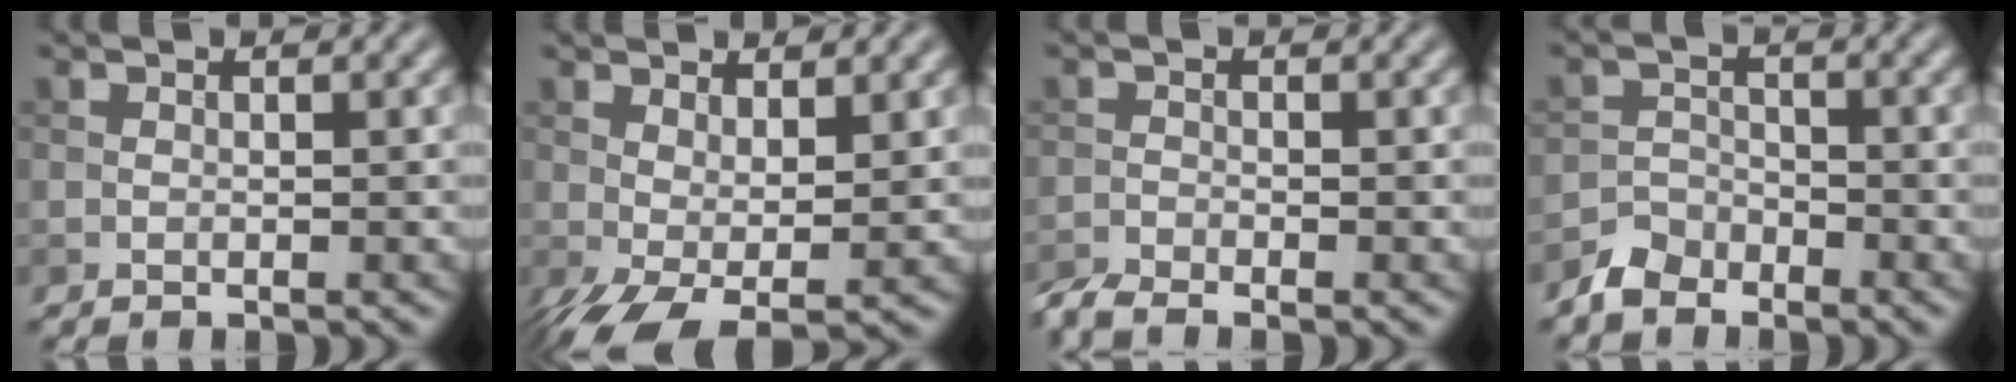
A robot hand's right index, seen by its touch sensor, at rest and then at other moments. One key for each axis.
{"total": 5.3, "fx": -0.3, "fy": 2.4, "fz": 4.7, "tx": -0.102, "ty": -0.008, "tz": -0.001}
{"total": 2.6, "fx": -2.3, "fy": 0.4, "fz": 1.1, "tx": -0.026, "ty": -0.009, "tz": -0.054}
{"total": 2.6, "fx": -2.2, "fy": 1.4, "fz": 0.4, "tx": -0.003, "ty": 0.008, "tz": -0.048}